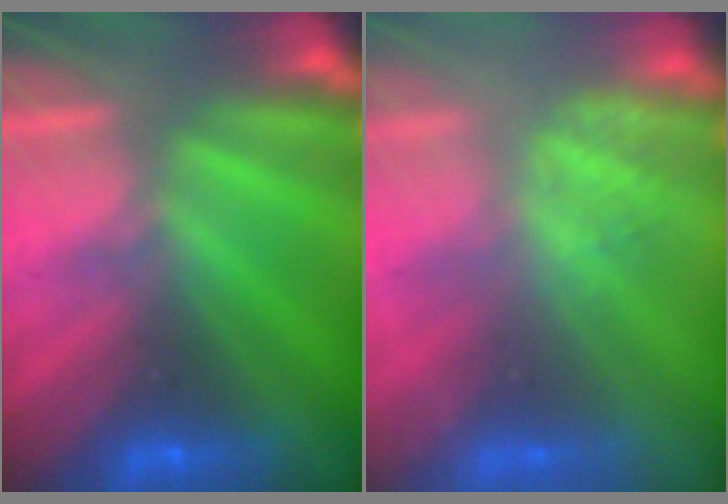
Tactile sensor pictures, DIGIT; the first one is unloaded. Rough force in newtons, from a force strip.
{"total": 2.4}